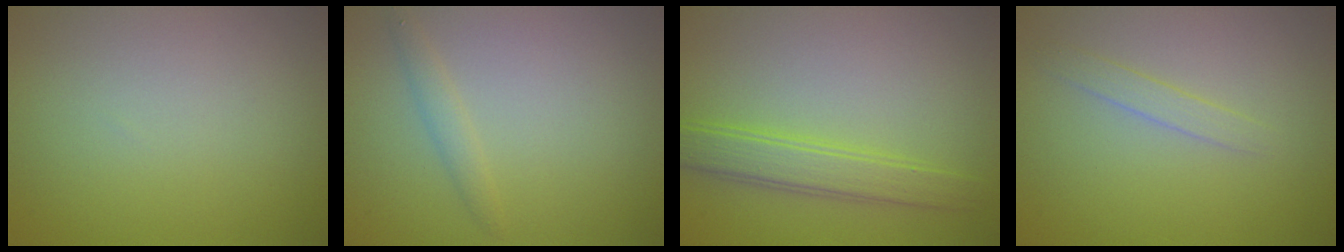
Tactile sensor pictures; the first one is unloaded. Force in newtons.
{"total": 1.2, "press": 1.2, "slide": 0.0}
{"total": 2.4, "press": 2.4, "slide": 0.2}
{"total": 1.2, "press": 1.2, "slide": 0.1}